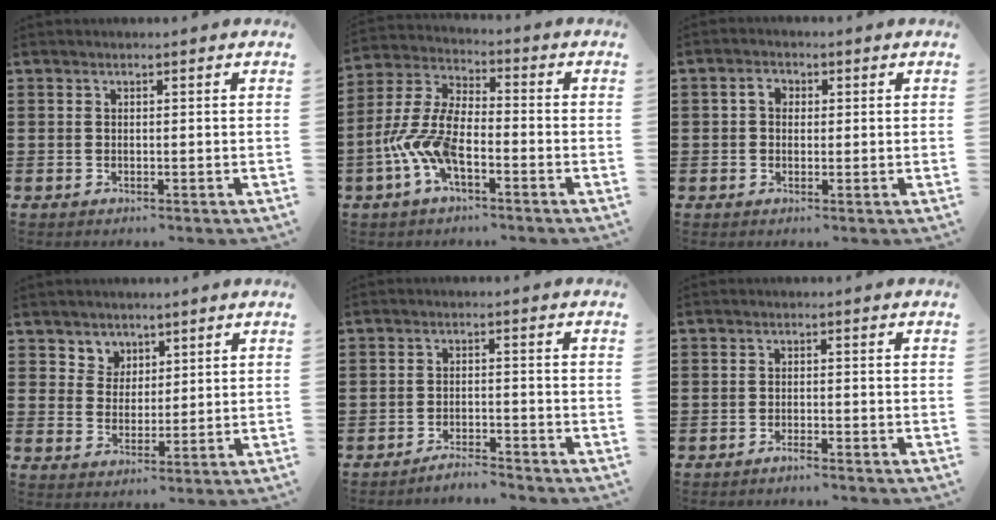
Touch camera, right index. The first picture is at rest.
{"total": 9.2, "force": [-3.6, 3.8, 7.6], "torque": [-0.194, -0.013, -0.071]}
{"total": 2.3, "force": [0.2, 1.8, 1.4], "torque": [-0.032, 0.010, 0.001]}
{"total": 4.2, "force": [2.7, 3.2, -0.2], "torque": [-0.018, 0.008, 0.049]}
{"total": 3.0, "force": [-3.0, -0.1, 0.4], "torque": [-0.010, 0.000, -0.060]}
{"total": 1.6, "force": [-1.5, -0.2, 0.5], "torque": [-0.009, -0.003, -0.029]}